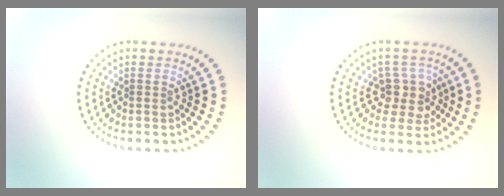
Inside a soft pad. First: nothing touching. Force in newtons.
{"total": 3.2, "press": 2.5, "slide": 2.0}